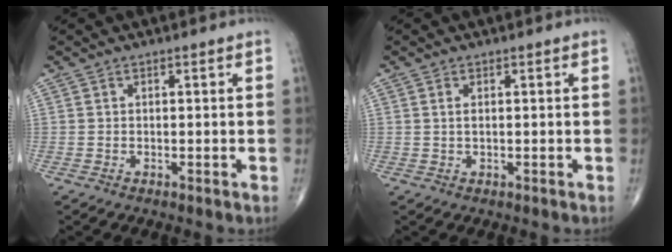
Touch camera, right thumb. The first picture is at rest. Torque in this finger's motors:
{"motor_torque": [-0.37, 0.24, 0.00, -0.02, -0.04]}